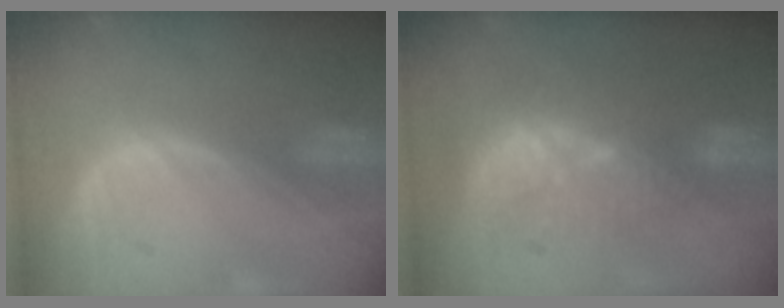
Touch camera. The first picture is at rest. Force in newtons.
{"total": 10.2, "press": 8.8, "slide": 5.0}